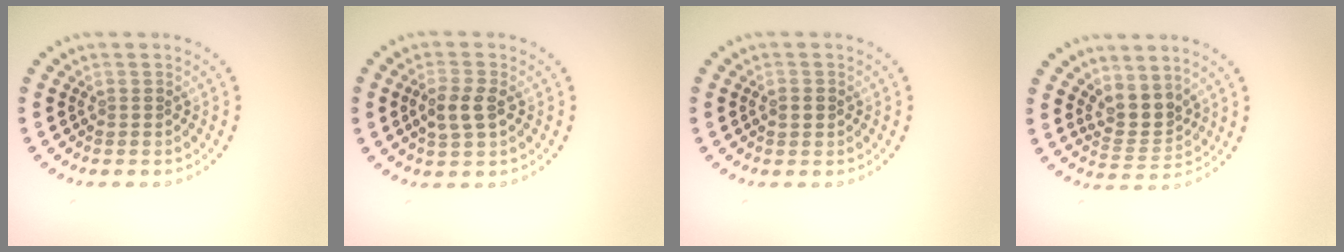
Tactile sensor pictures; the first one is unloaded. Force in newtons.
{"total": 2.7, "press": 2.6, "slide": 0.6}
{"total": 1.4, "press": 1.4, "slide": 0.1}
{"total": 2.9, "press": 2.3, "slide": 1.8}